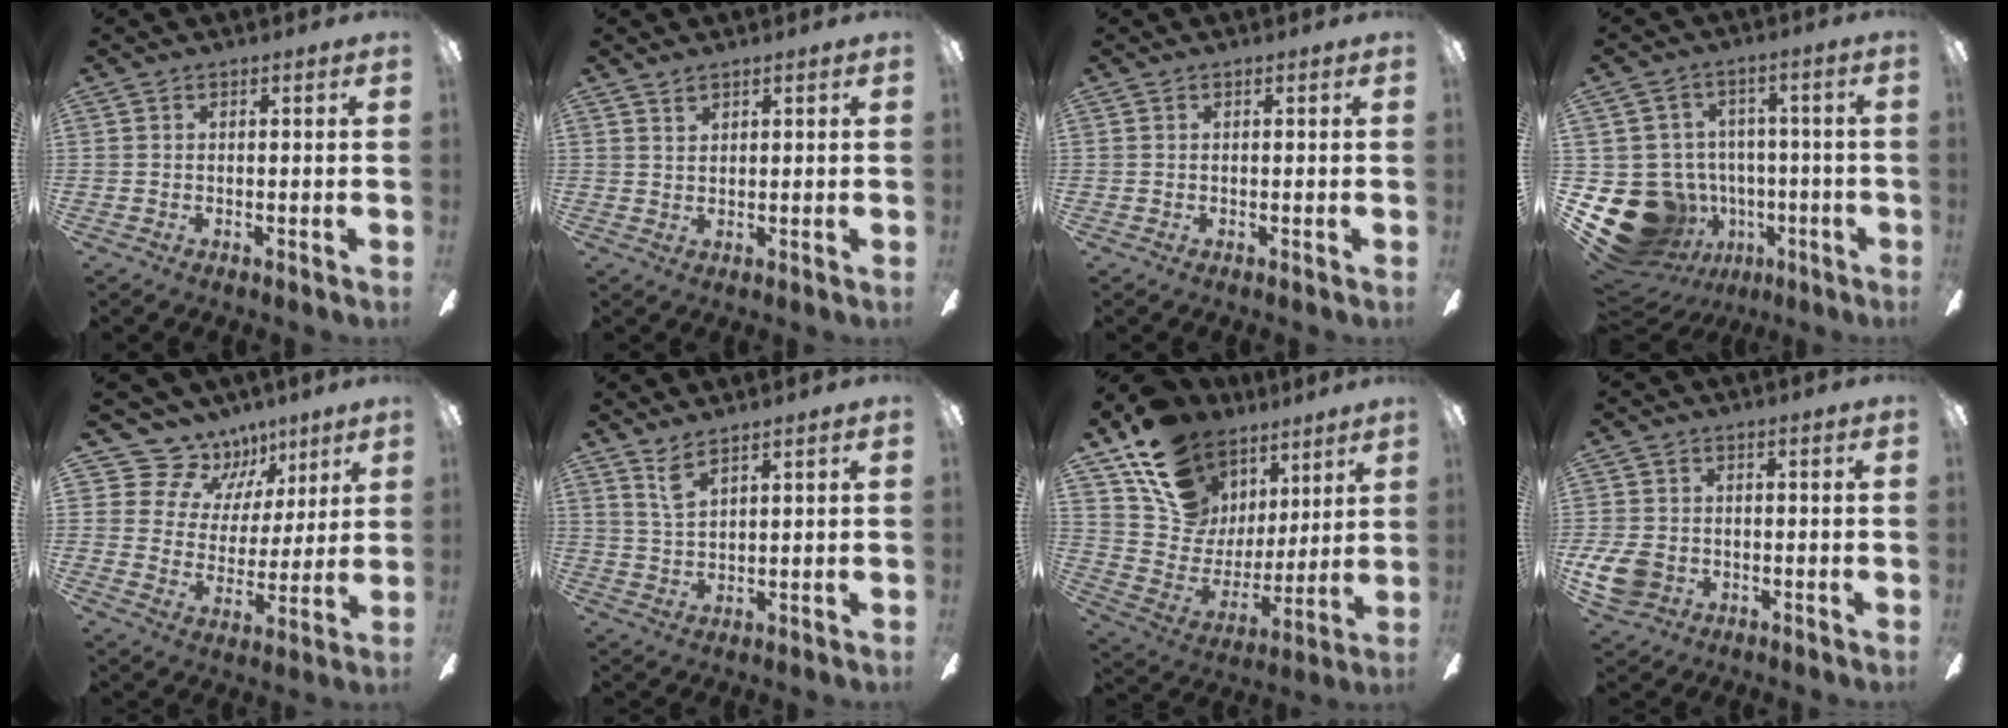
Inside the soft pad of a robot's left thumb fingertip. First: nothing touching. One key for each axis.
{"total": 1.7, "fx": 1.4, "fy": 0.7, "fz": 0.5, "tx": -0.013, "ty": 0.000, "tz": 0.026}
{"total": 0.0}
{"total": 18.3, "fx": -6.7, "fy": 15.1, "fz": 8.0, "tx": -0.167, "ty": 0.034, "tz": -0.084}
{"total": 11.6, "fx": 7.9, "fy": 8.1, "fz": 2.1, "tx": -0.060, "ty": -0.057, "tz": 0.158}
{"total": 4.5, "fx": 3.5, "fy": 1.0, "fz": 2.6, "tx": -0.060, "ty": -0.006, "tz": 0.063}
{"total": 15.8, "fx": 10.9, "fy": 10.4, "fz": 5.0, "tx": -0.107, "ty": -0.072, "tz": 0.208}
{"total": 7.6, "fx": -2.1, "fy": 6.2, "fz": 3.9, "tx": -0.088, "ty": 0.015, "tz": -0.038}